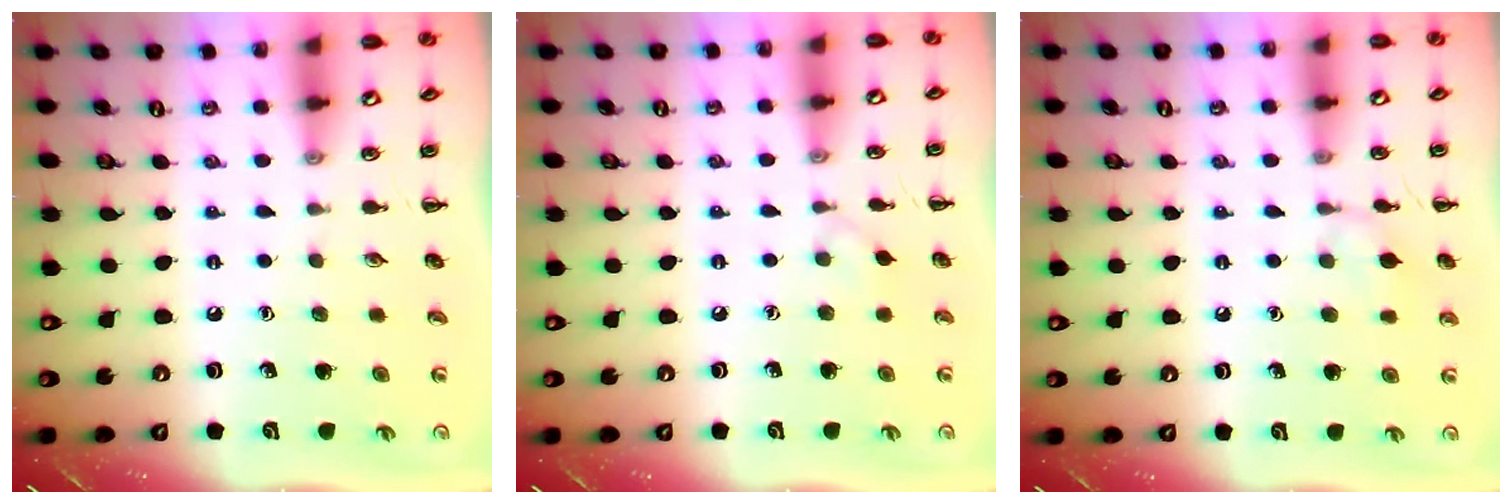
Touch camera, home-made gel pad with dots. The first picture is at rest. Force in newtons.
{"total": 3.2, "press": 3.0, "slide": 1.3}
{"total": 6.9, "press": 6.5, "slide": 2.2}